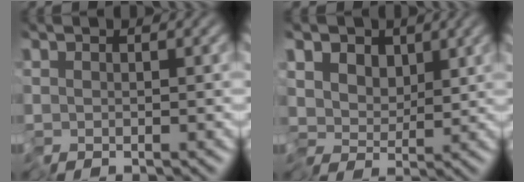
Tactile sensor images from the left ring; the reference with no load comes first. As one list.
[{"total": 5.0, "force": [0.6, 3.5, 3.5], "torque": [-0.050, 0.005, -0.007]}]